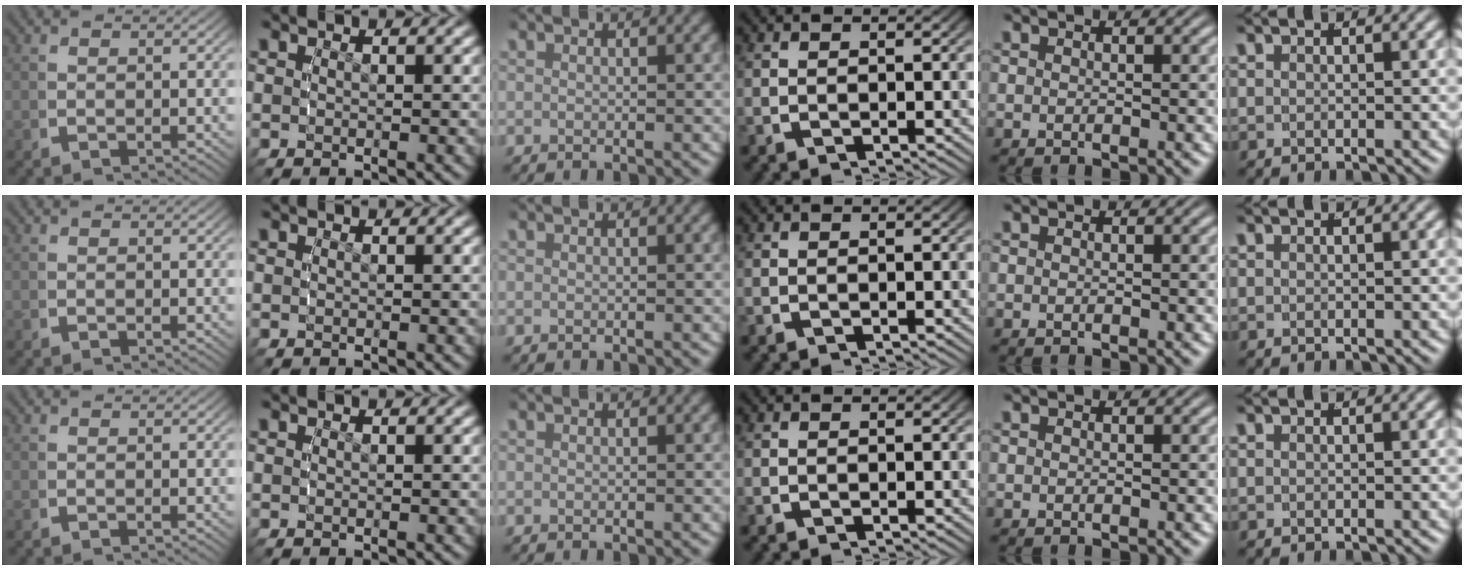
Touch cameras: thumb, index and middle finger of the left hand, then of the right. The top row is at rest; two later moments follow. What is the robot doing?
{"motion": "reach", "object": "paper plate"}